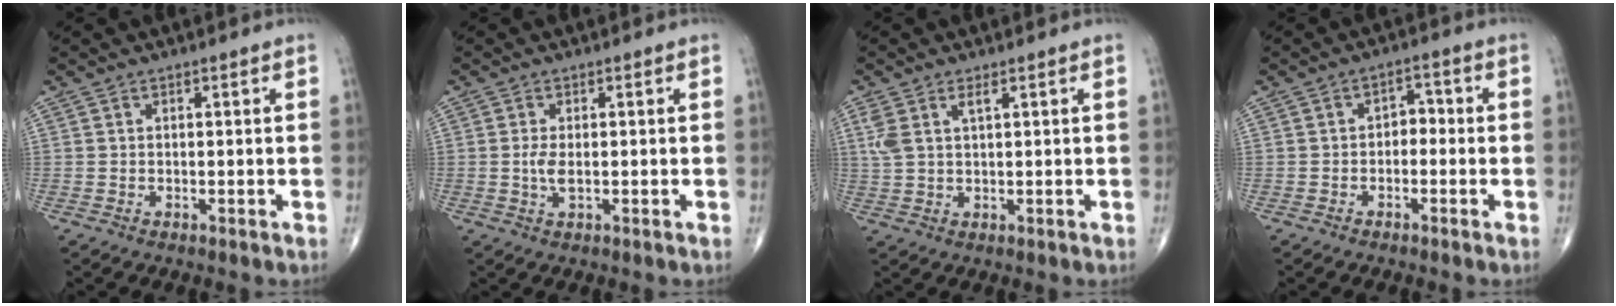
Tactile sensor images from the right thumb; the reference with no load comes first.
{"total": 2.4, "force": [-0.1, 0.8, 2.3], "torque": [-0.054, -0.005, -0.002]}
{"total": 4.3, "force": [1.8, 1.6, 3.5], "torque": [-0.092, 0.007, 0.044]}
{"total": 3.1, "force": [-0.8, 2.1, 2.1], "torque": [-0.011, 0.020, -0.023]}